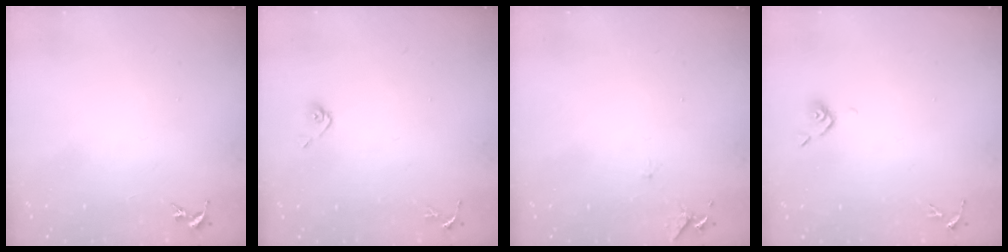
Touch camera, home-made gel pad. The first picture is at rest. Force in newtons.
{"total": 4.9, "press": 4.6, "slide": 1.8}
{"total": 6.2, "press": 6.2, "slide": 0.6}
{"total": 3.5, "press": 3.4, "slide": 0.9}